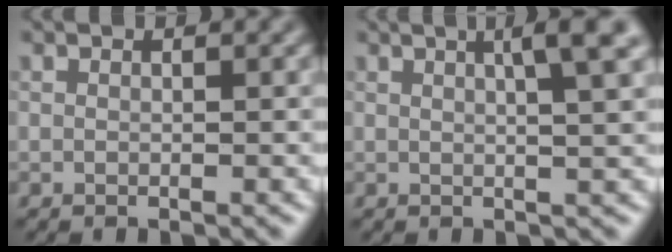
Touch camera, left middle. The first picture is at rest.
{"total": 4.8, "force": [1.8, 1.0, 4.3], "torque": [-0.048, 0.014, 0.020]}